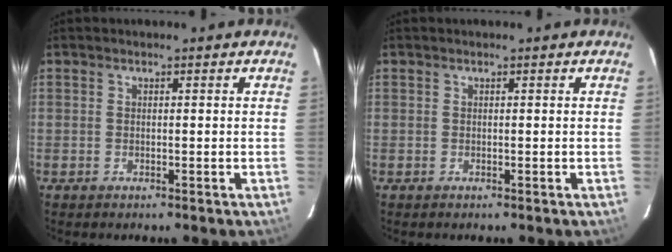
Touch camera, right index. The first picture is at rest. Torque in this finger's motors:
{"motor_torque": [0.09, 0.05, -0.03, 0.01]}